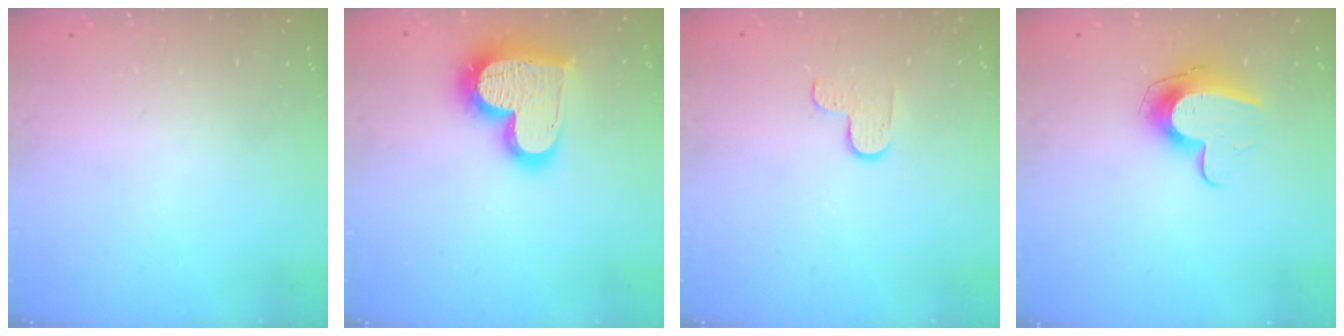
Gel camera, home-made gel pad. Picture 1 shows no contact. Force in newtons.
{"total": 19.9, "press": 19.9, "slide": 1.7}
{"total": 3.4, "press": 3.4, "slide": 0.4}
{"total": 10.8, "press": 10.8, "slide": 0.5}